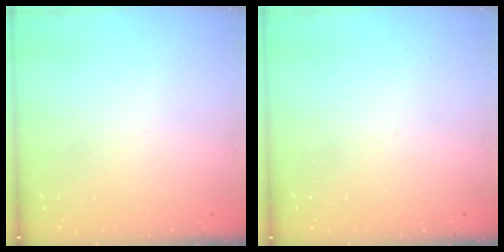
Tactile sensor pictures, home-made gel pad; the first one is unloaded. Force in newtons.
{"total": 0.0}